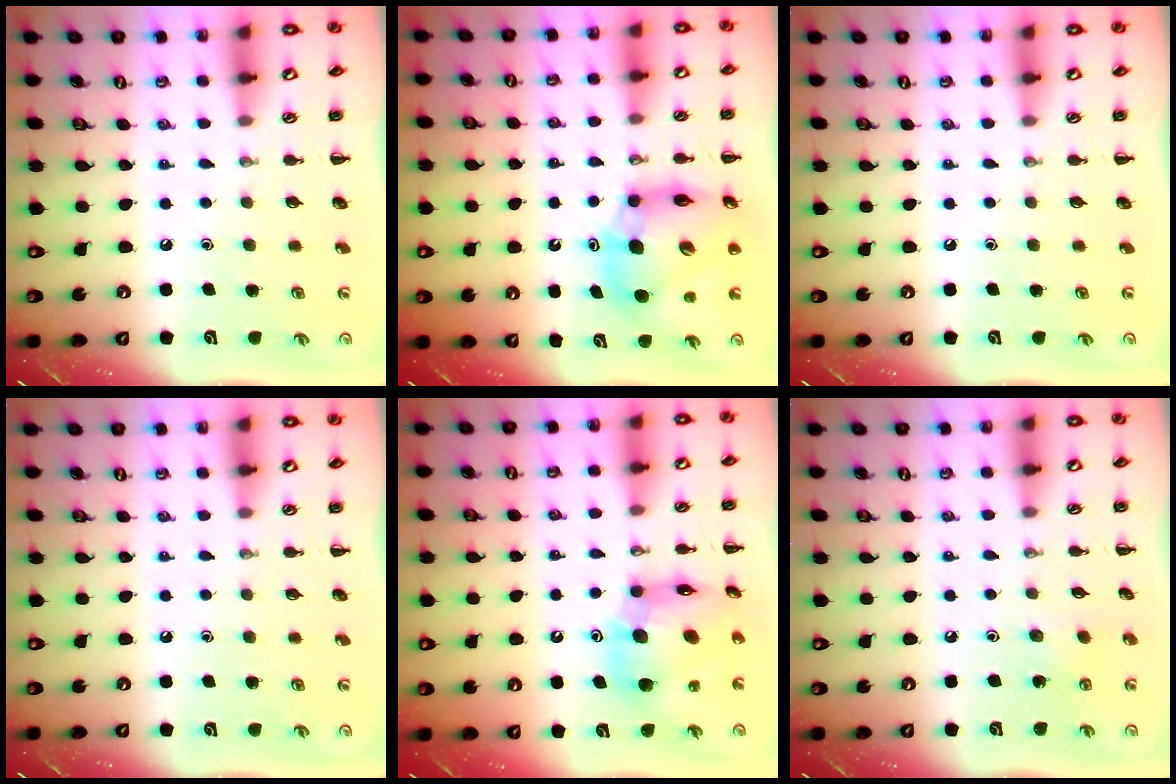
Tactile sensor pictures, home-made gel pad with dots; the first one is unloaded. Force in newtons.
{"total": 13.5, "press": 12.8, "slide": 4.3}
{"total": 0.0}
{"total": 0.0}
{"total": 12.5, "press": 12.0, "slide": 3.7}
{"total": 2.9, "press": 2.8, "slide": 0.9}